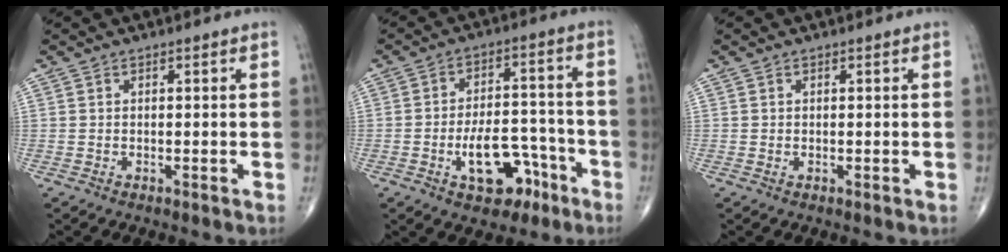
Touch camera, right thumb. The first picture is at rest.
{"total": 11.2, "force": [-5.3, 6.3, 7.7], "torque": [-0.094, 0.047, -0.076]}
{"total": 0.0}